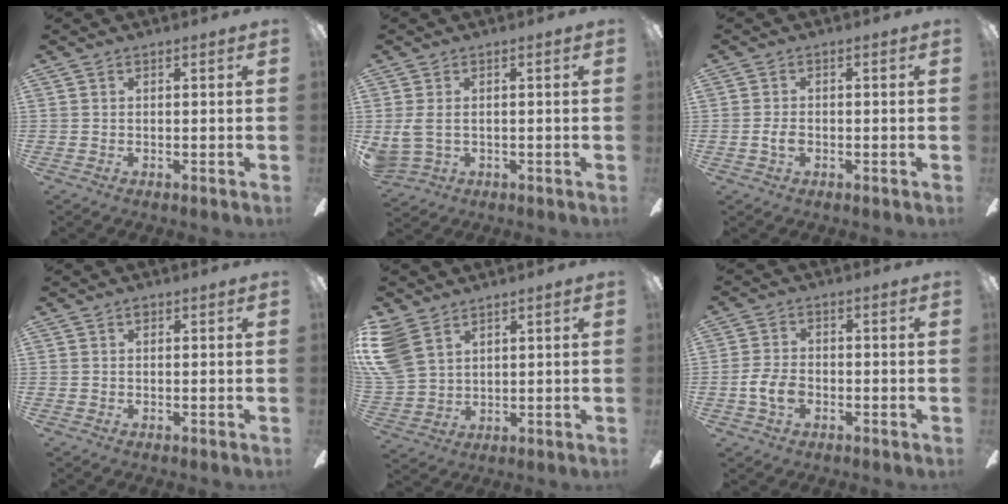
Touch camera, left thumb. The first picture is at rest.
{"total": 4.4, "force": [0.3, 3.1, 3.1], "torque": [-0.071, 0.005, 0.006]}
{"total": 2.2, "force": [-0.5, 1.3, 1.7], "torque": [-0.037, 0.003, -0.012]}
{"total": 0.7, "force": [0.4, 0.5, 0.3], "torque": [-0.008, 0.001, 0.008]}
{"total": 11.1, "force": [6.0, 7.1, 6.0], "torque": [-0.155, -0.006, 0.118]}
{"total": 5.8, "force": [-1.9, 3.8, 4.0], "torque": [-0.081, 0.011, -0.036]}